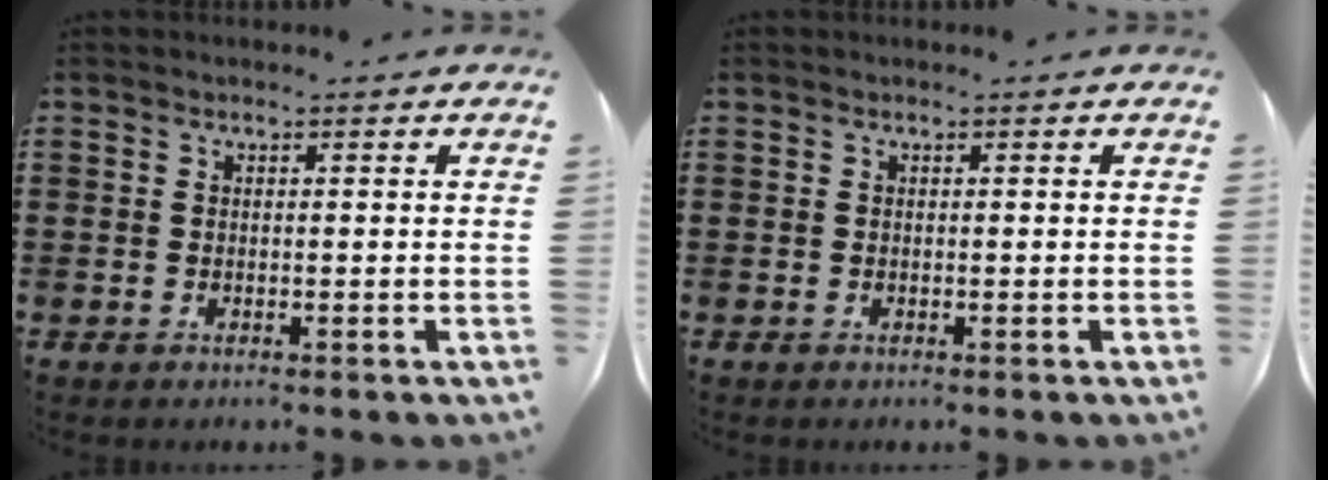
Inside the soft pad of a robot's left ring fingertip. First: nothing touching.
{"total": 0.0}